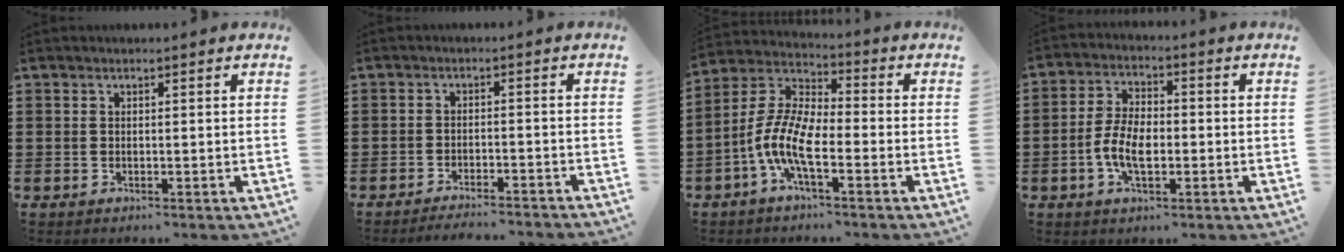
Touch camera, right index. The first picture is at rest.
{"total": 2.8, "force": [-2.7, -0.2, 0.4], "torque": [-0.010, 0.000, -0.057]}
{"total": 9.0, "force": [-3.8, 3.1, 7.5], "torque": [-0.197, -0.017, -0.082]}
{"total": 6.6, "force": [-1.7, 3.3, 5.4], "torque": [-0.128, -0.001, -0.039]}